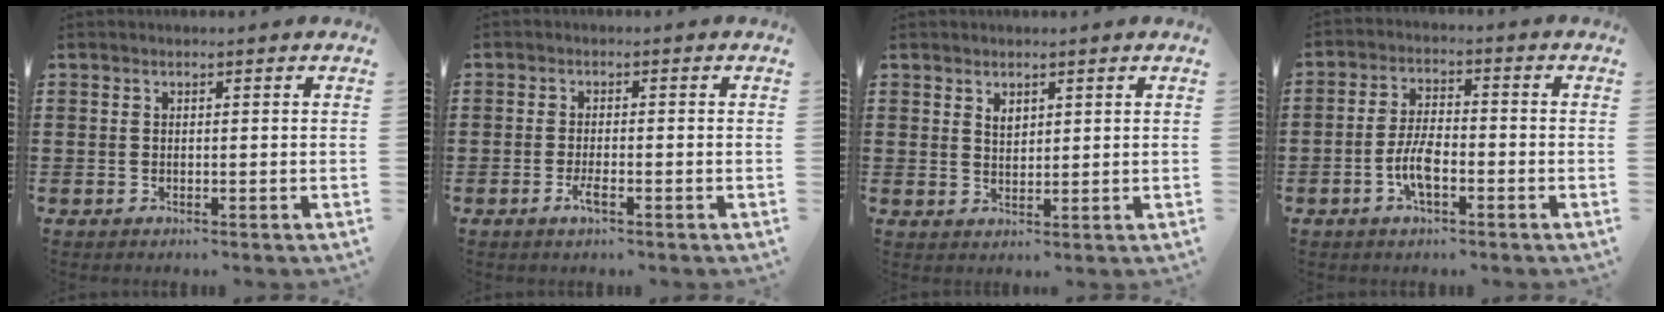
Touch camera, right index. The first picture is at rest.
{"total": 2.2, "force": [-1.2, 0.5, 1.8], "torque": [-0.038, -0.004, -0.024]}
{"total": 1.8, "force": [1.3, 0.9, 0.7], "torque": [-0.016, 0.003, 0.025]}
{"total": 5.9, "force": [-2.2, 2.4, 4.9], "torque": [-0.117, -0.001, -0.050]}